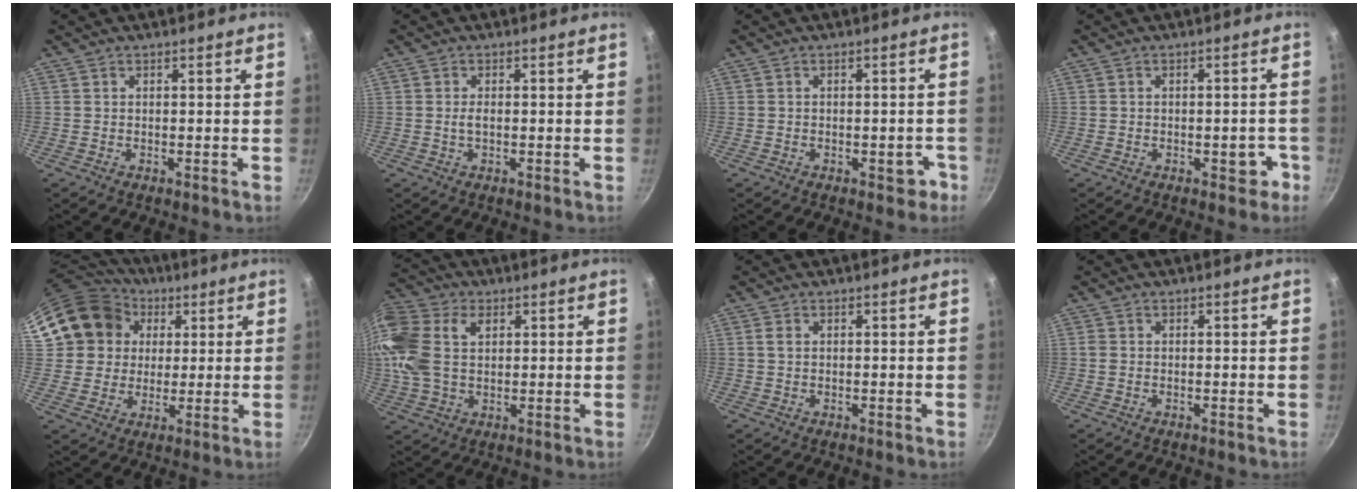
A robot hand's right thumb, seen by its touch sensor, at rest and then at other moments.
{"total": 1.6, "force": [-0.1, 0.7, 1.4], "torque": [-0.028, 0.003, -0.003]}
{"total": 3.1, "force": [-1.5, 1.9, 2.0], "torque": [0.001, 0.026, -0.009]}
{"total": 3.6, "force": [-1.6, 2.1, 2.4], "torque": [0.001, 0.026, -0.014]}
{"total": 15.1, "force": [5.0, 13.3, 5.2], "torque": [-0.077, 0.023, 0.088]}
{"total": 19.7, "force": [4.7, 13.8, 13.2], "torque": [-0.308, 0.027, 0.080]}
{"total": 1.3, "force": [0.3, 0.9, 0.9], "torque": [-0.016, 0.002, 0.004]}
{"total": 0.9, "force": [-0.1, 0.8, 0.4], "torque": [-0.008, 0.003, -0.003]}